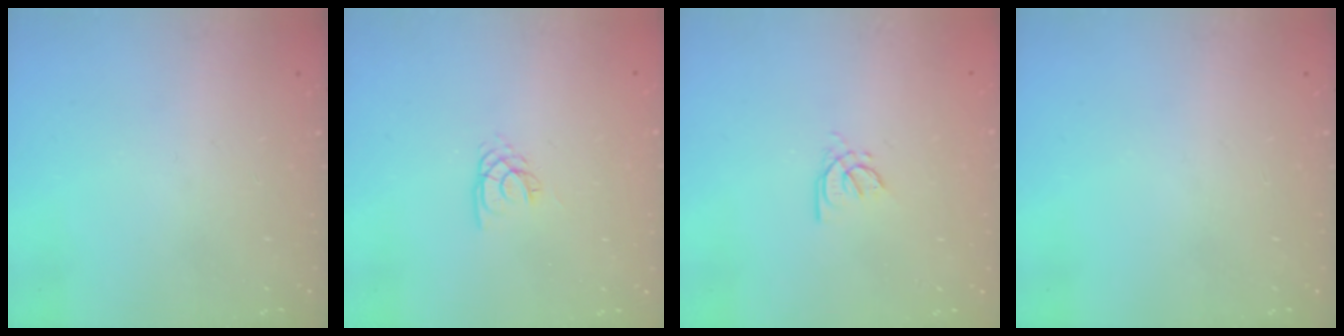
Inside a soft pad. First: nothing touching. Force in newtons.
{"total": 2.2, "press": 2.2, "slide": 0.3}
{"total": 2.1, "press": 2.0, "slide": 0.6}
{"total": 0.0}